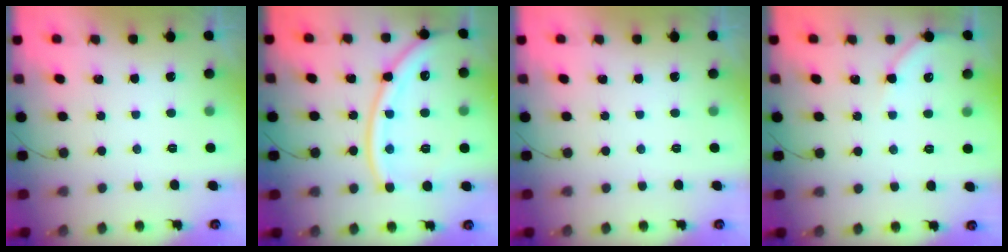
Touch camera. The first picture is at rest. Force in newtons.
{"total": 17.3, "press": 17.2, "slide": 1.8}
{"total": 0.0}
{"total": 4.6, "press": 4.5, "slide": 0.7}